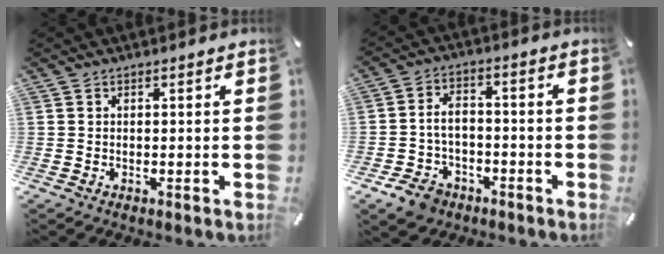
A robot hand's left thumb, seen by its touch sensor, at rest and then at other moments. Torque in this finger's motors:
{"motor_torque": [0.20, 0.74, 0.07, 0.07, 0.05]}